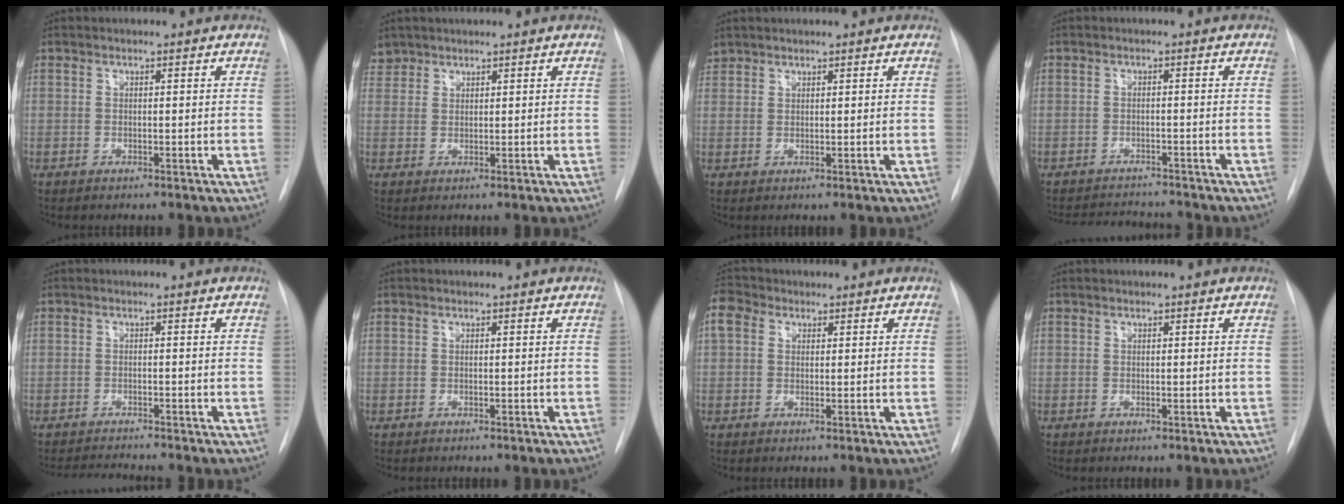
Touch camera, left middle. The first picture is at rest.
{"total": 2.5, "force": [2.1, 1.3, -0.3], "torque": [0.008, 0.010, 0.041]}
{"total": 2.0, "force": [1.8, 0.8, -0.2], "torque": [0.003, 0.011, 0.036]}
{"total": 6.1, "force": [-6.0, 0.6, 0.9], "torque": [-0.012, -0.001, -0.087]}
{"total": 3.4, "force": [-3.3, -0.7, 0.4], "torque": [-0.008, -0.016, -0.054]}
{"total": 1.0, "force": [-0.9, 0.3, 0.5], "torque": [-0.013, -0.002, -0.009]}
{"total": 3.3, "force": [1.2, 2.6, 1.7], "torque": [-0.042, 0.019, 0.021]}
{"total": 0.0}